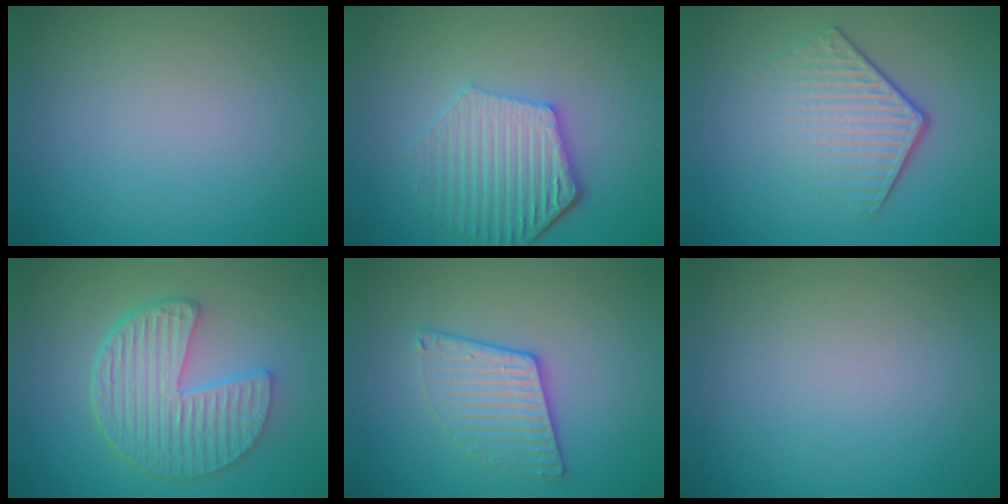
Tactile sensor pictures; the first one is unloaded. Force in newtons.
{"total": 5.4, "press": 4.2, "slide": 3.3}
{"total": 4.1, "press": 2.9, "slide": 3.0}
{"total": 6.3, "press": 4.6, "slide": 4.3}
{"total": 3.2, "press": 2.9, "slide": 1.5}
{"total": 0.0}